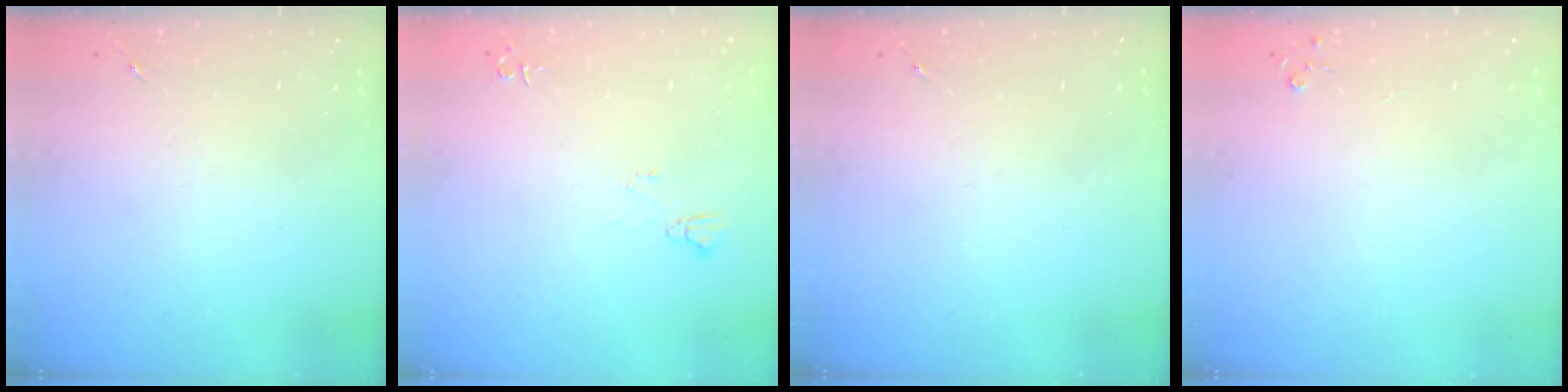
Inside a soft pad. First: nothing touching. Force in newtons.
{"total": 4.9, "press": 4.9, "slide": 0.6}
{"total": 0.0}
{"total": 2.7, "press": 2.7, "slide": 0.3}